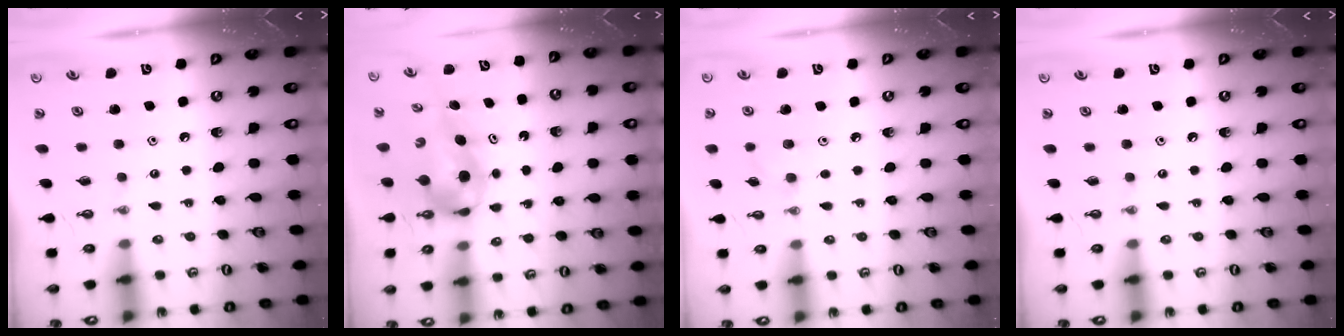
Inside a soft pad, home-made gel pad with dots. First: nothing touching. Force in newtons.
{"total": 5.4, "press": 5.2, "slide": 1.5}
{"total": 6.2, "press": 5.7, "slide": 2.7}
{"total": 0.0}